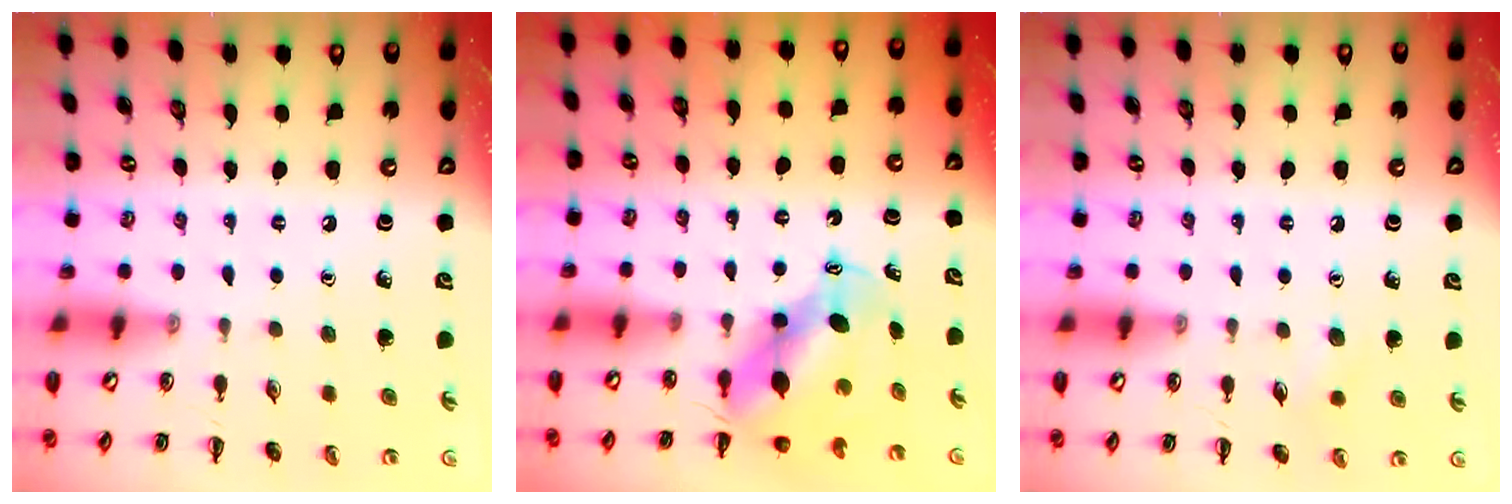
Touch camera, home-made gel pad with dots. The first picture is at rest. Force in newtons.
{"total": 6.6, "press": 6.5, "slide": 1.3}
{"total": 5.6, "press": 5.4, "slide": 1.4}